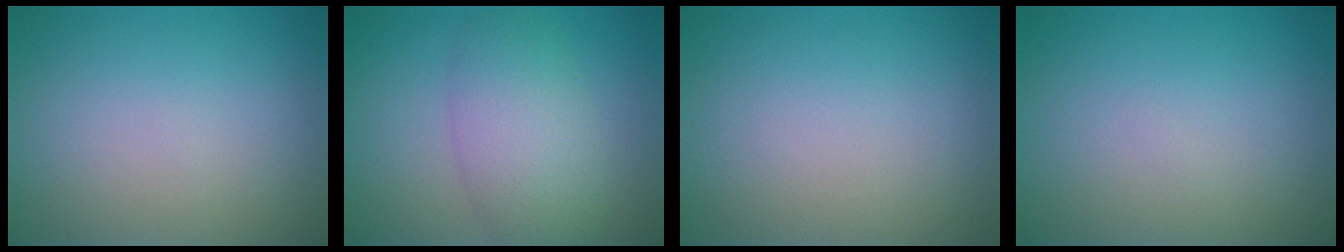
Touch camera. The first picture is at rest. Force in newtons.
{"total": 5.3, "press": 5.3, "slide": 0.3}
{"total": 0.0}
{"total": 0.0}